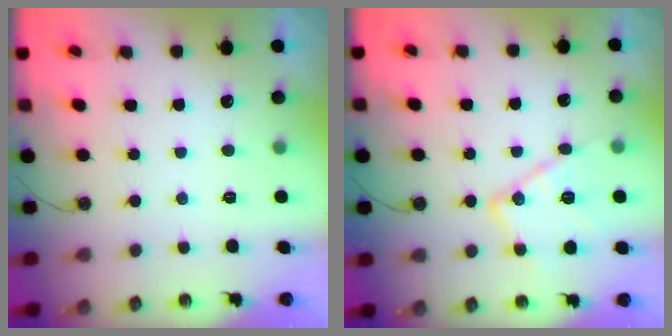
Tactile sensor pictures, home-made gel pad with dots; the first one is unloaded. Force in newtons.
{"total": 13.5, "press": 13.4, "slide": 1.2}